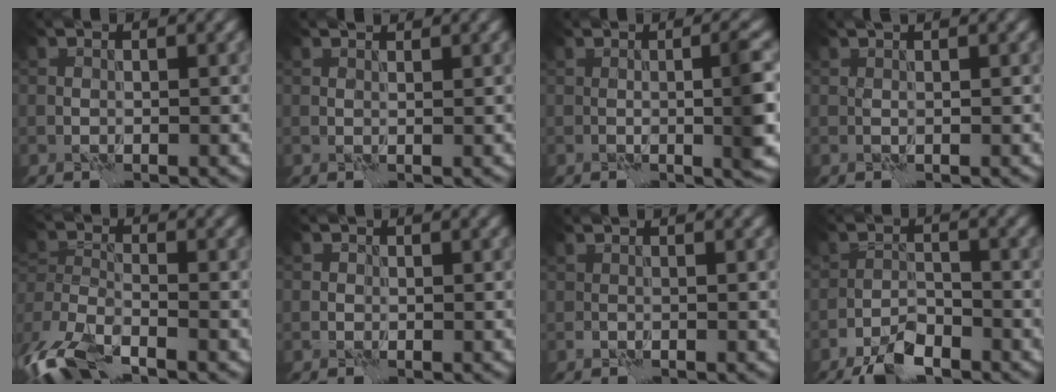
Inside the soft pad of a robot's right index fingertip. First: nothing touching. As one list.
[{"total": 0.8, "force": [0.7, 0.3, 0.2], "torque": [-0.005, 0.003, 0.013]}, {"total": 4.2, "force": [0.1, 1.0, 4.1], "torque": [-0.053, 0.004, -0.001]}, {"total": 1.0, "force": [0.7, 0.1, 0.6], "torque": [-0.015, 0.001, 0.009]}, {"total": 7.7, "force": [-5.4, 3.1, 4.5], "torque": [-0.106, -0.024, -0.112]}, {"total": 0.6, "force": [-0.1, 0.6, -0.1], "torque": [0.004, 0.002, -0.005]}, {"total": 0.0}, {"total": 4.0, "force": [-3.0, 1.5, 2.2], "torque": [-0.039, 0.002, -0.062]}]